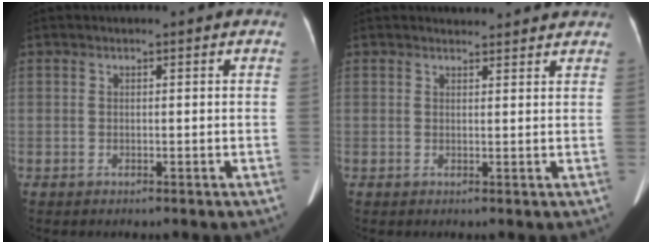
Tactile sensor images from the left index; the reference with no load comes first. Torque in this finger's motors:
{"motor_torque": [0.02, -0.24, -0.01, 0.00]}